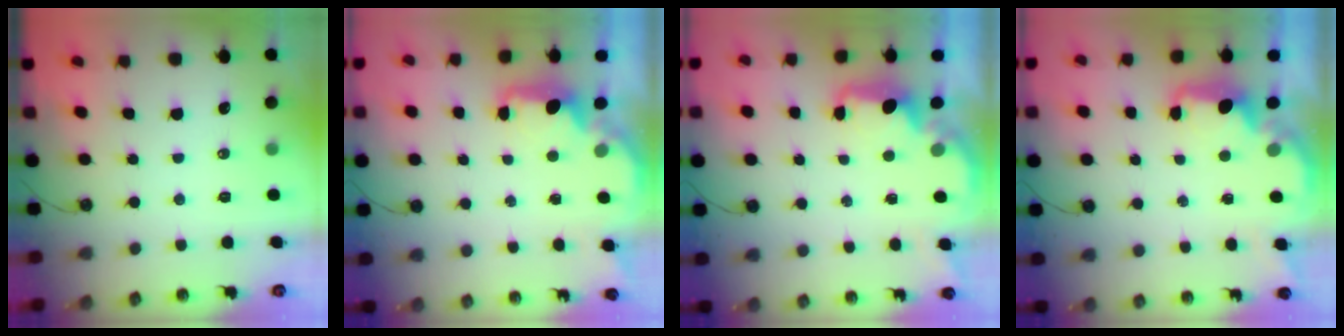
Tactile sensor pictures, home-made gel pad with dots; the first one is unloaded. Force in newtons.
{"total": 2.1, "press": 2.0, "slide": 0.6}
{"total": 2.0, "press": 1.9, "slide": 0.8}
{"total": 2.0, "press": 1.9, "slide": 0.8}